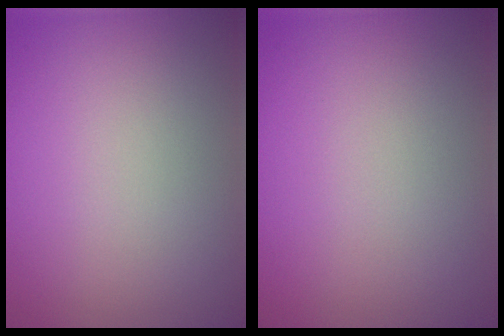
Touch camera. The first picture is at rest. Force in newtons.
{"total": 0.0}